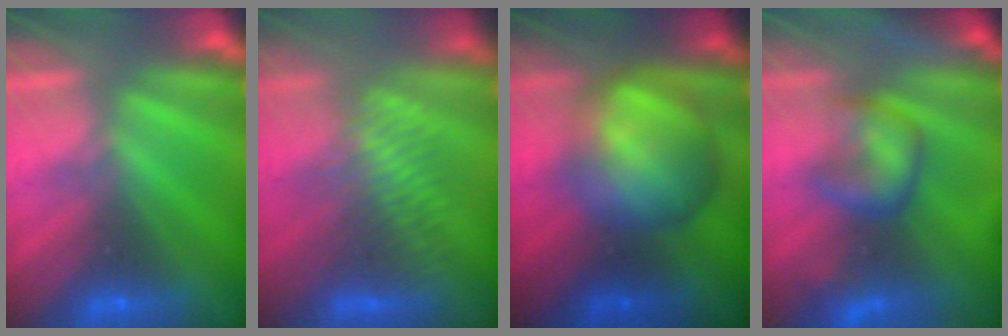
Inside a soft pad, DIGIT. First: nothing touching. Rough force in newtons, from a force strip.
{"total": 3.0}
{"total": 7.1}
{"total": 8.6}